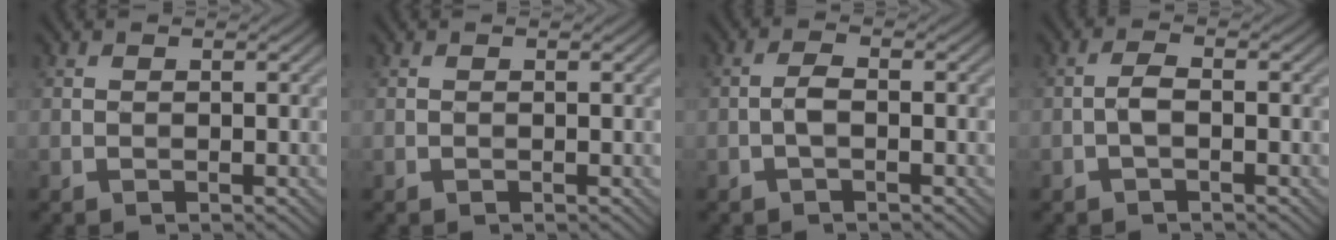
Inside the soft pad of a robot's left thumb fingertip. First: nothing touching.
{"total": 0.0}
{"total": 1.9, "force": [-0.7, 0.7, 1.6], "torque": [-0.033, 0.005, -0.018]}
{"total": 2.0, "force": [-0.7, 0.7, 1.7], "torque": [-0.034, 0.005, -0.019]}